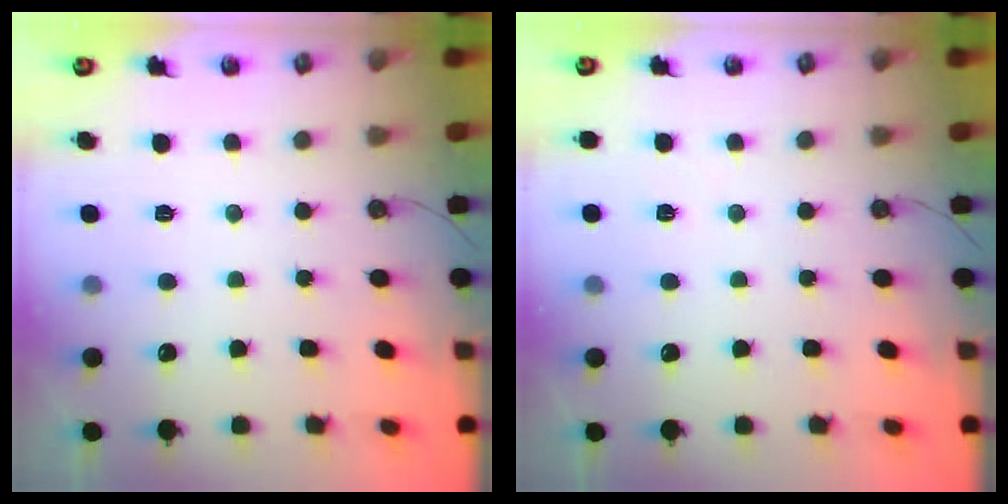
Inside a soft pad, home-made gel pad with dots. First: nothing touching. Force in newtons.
{"total": 1.5, "press": 1.4, "slide": 0.4}